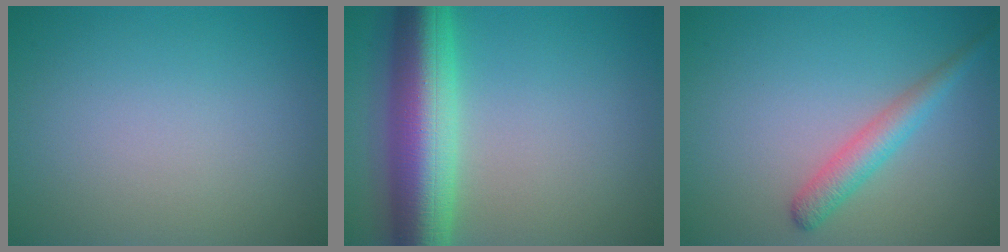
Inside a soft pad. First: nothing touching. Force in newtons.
{"total": 9.5, "press": 9.5, "slide": 0.2}
{"total": 2.7, "press": 2.7, "slide": 0.1}